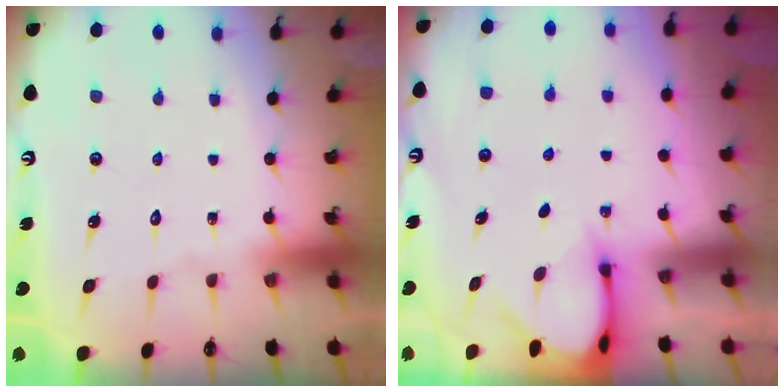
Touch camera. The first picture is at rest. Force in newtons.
{"total": 2.8, "press": 2.8, "slide": 0.2}